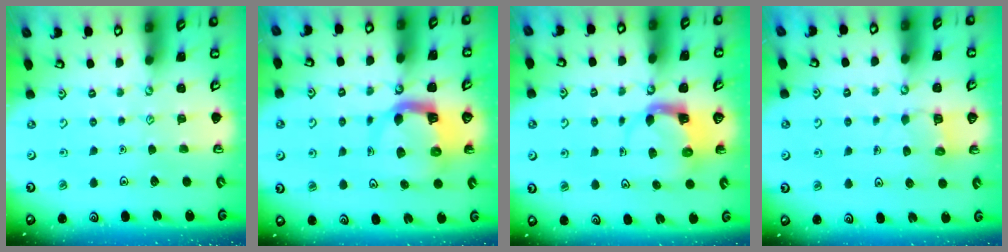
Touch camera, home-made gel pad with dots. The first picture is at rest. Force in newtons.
{"total": 7.9, "press": 7.9, "slide": 1.1}
{"total": 3.9, "press": 3.8, "slide": 0.6}
{"total": 5.5, "press": 5.5, "slide": 0.5}